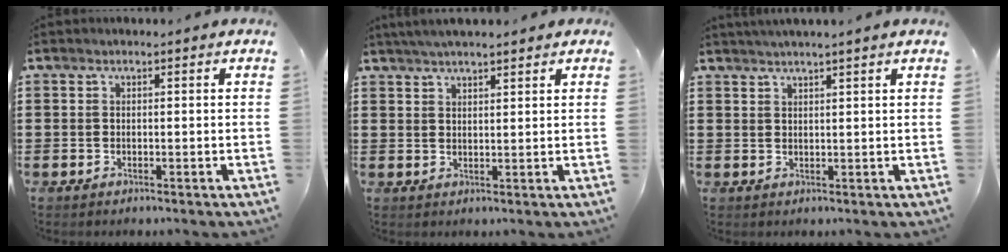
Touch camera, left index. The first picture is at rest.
{"total": 3.2, "force": [2.9, 0.3, 1.4], "torque": [-0.034, 0.004, 0.055]}
{"total": 1.9, "force": [1.8, -0.4, 0.6], "torque": [-0.013, 0.000, 0.034]}